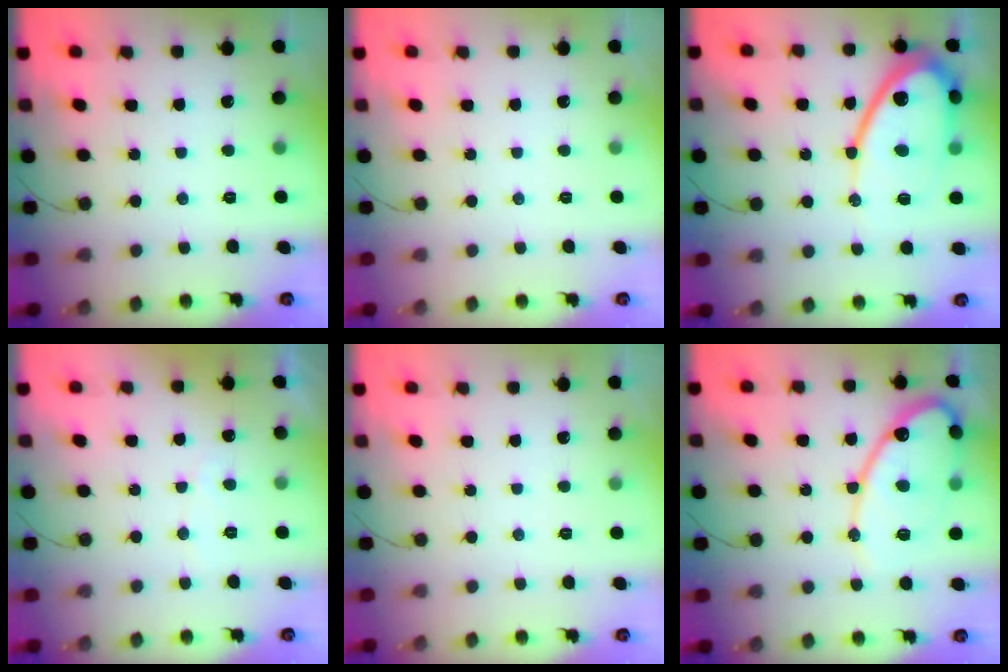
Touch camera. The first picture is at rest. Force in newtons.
{"total": 0.0}
{"total": 15.6, "press": 15.5, "slide": 1.5}
{"total": 3.3, "press": 3.3, "slide": 0.2}
{"total": 0.0}
{"total": 15.1, "press": 15.0, "slide": 1.6}